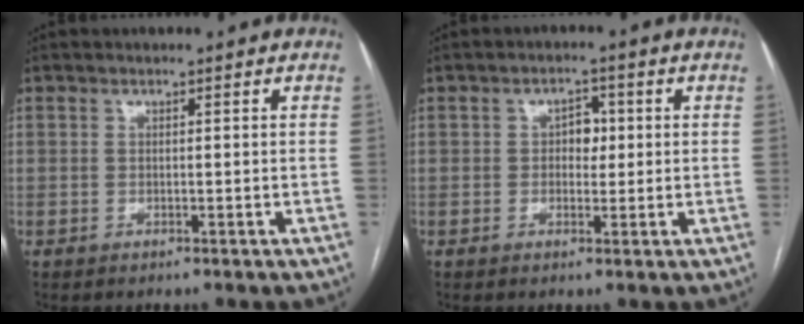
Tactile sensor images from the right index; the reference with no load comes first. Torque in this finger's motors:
{"motor_torque": [0.42, 0.04, 0.02, 0.04]}